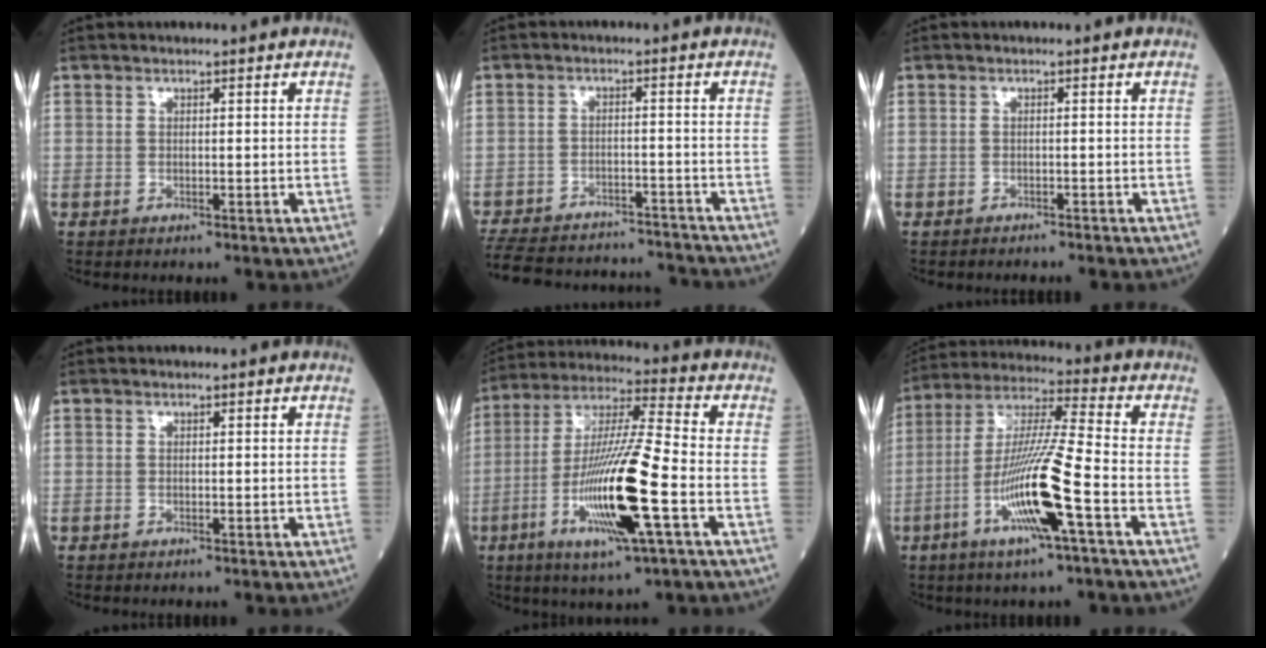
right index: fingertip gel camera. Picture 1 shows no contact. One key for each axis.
{"total": 19.6, "fx": -18.2, "fy": 4.6, "fz": 5.5, "tx": -0.144, "ty": -0.006, "tz": -0.254}
{"total": 1.5, "fx": -1.5, "fy": 0.2, "fz": 0.2, "tx": -0.004, "ty": -0.001, "tz": -0.018}
{"total": 0.0}
{"total": 17.6, "fx": -5.3, "fy": 0.8, "fz": 16.8, "tx": -0.335, "ty": -0.016, "tz": -0.098}
{"total": 14.8, "fx": -5.4, "fy": -0.1, "fz": 13.8, "tx": -0.278, "ty": -0.009, "tz": -0.106}